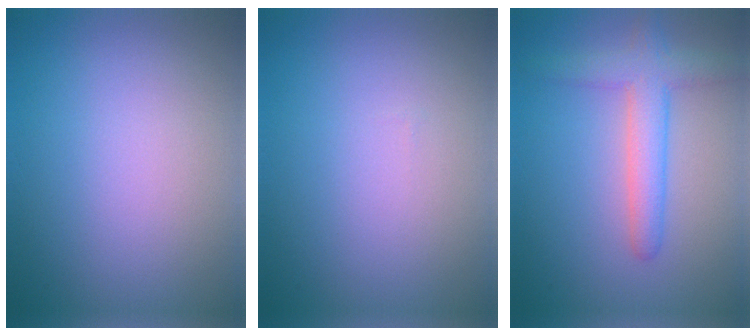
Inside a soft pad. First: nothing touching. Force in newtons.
{"total": 0.0}
{"total": 3.8, "press": 3.8, "slide": 0.2}